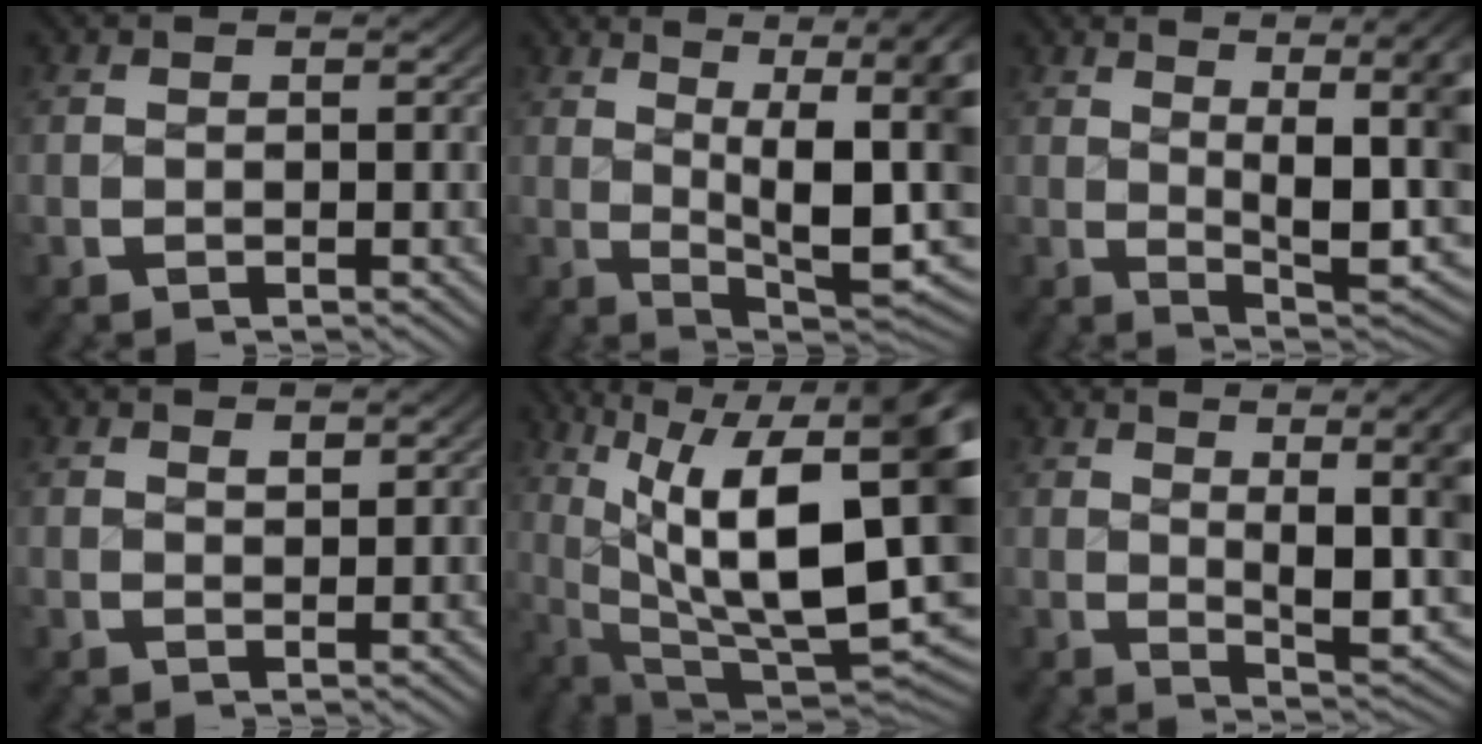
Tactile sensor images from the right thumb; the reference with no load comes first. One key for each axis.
{"total": 12.0, "fx": 1.0, "fy": 6.4, "fz": 10.1, "tx": -0.144, "ty": -0.041, "tz": 0.029}
{"total": 11.1, "fx": 1.0, "fy": 5.3, "fz": 9.7, "tx": -0.134, "ty": -0.027, "tz": 0.028}
{"total": 1.0, "fx": 0.9, "fy": 0.2, "fz": 0.4, "tx": -0.002, "ty": -0.003, "tz": 0.021}
{"total": 19.3, "fx": 0.3, "fy": 10.7, "fz": 16.1, "tx": -0.269, "ty": -0.065, "tz": 0.038}
{"total": 10.0, "fx": 0.8, "fy": 4.4, "fz": 9.0, "tx": -0.123, "ty": -0.021, "tz": 0.024}